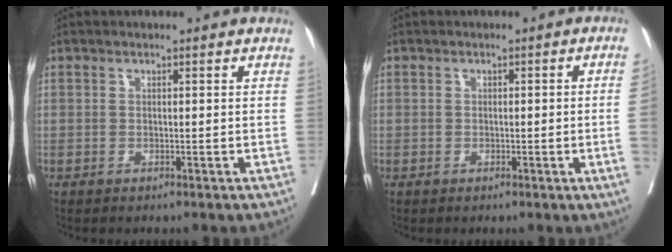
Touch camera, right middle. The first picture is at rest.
{"total": 3.3, "force": [-0.5, -0.6, 3.2], "torque": [-0.045, 0.001, -0.003]}